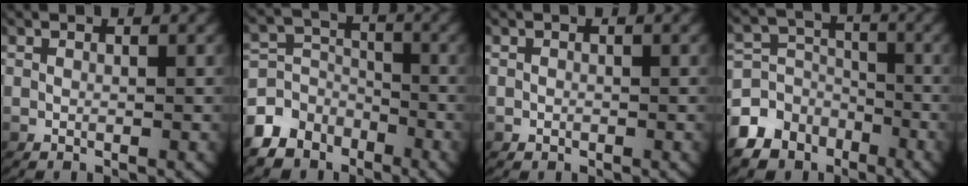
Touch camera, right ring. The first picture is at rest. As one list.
[{"total": 7.4, "force": [-3.3, 6.2, 2.3], "torque": [-0.040, -0.029, -0.055]}, {"total": 0.0}, {"total": 9.3, "force": [-4.2, 7.8, 2.8], "torque": [-0.045, -0.030, -0.072]}]